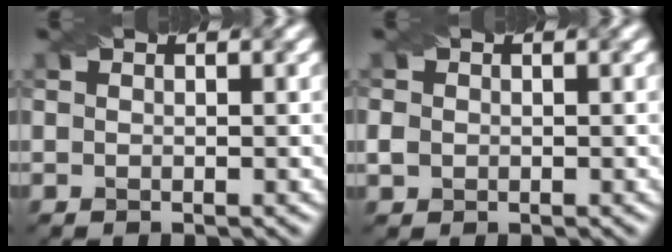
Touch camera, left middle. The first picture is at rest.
{"total": 1.3, "force": [-0.1, 1.2, 0.4], "torque": [-0.009, -0.001, -0.004]}